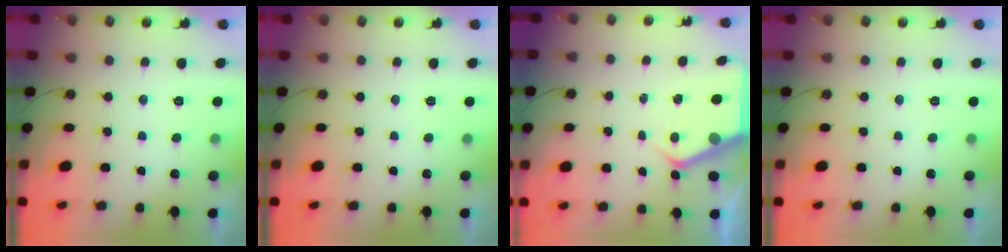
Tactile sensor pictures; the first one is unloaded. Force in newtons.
{"total": 0.0}
{"total": 4.9, "press": 4.9, "slide": 0.4}
{"total": 0.0}